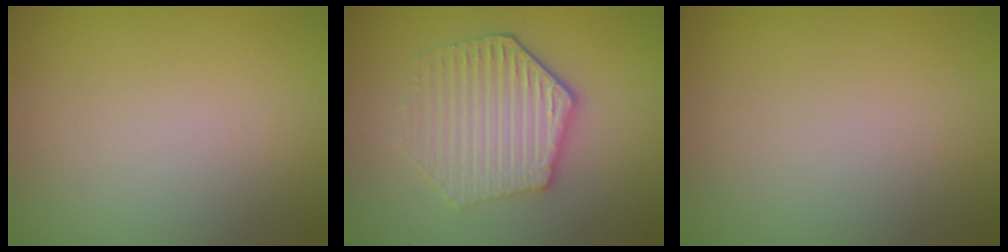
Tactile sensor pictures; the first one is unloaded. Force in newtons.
{"total": 4.8, "press": 4.0, "slide": 2.5}
{"total": 0.0}